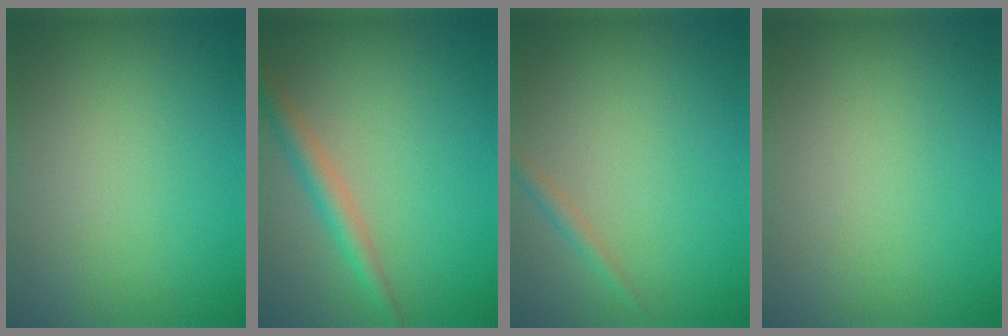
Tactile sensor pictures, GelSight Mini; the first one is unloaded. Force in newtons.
{"total": 2.7, "press": 2.7, "slide": 0.1}
{"total": 1.2, "press": 1.2, "slide": 0.0}
{"total": 0.0}